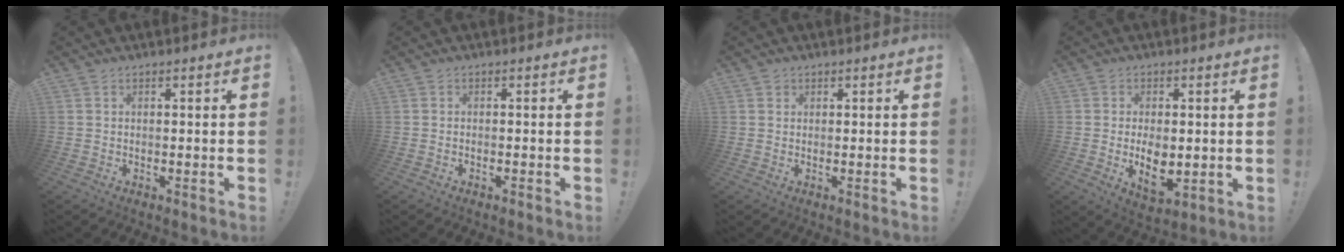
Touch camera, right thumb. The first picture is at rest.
{"total": 0.7, "force": [-0.7, 0.0, 0.1], "torque": [-0.005, 0.001, -0.013]}
{"total": 1.0, "force": [0.6, 0.8, 0.1], "torque": [0.006, -0.003, 0.010]}
{"total": 8.2, "force": [-0.3, 5.0, 6.5], "torque": [-0.096, -0.015, -0.005]}